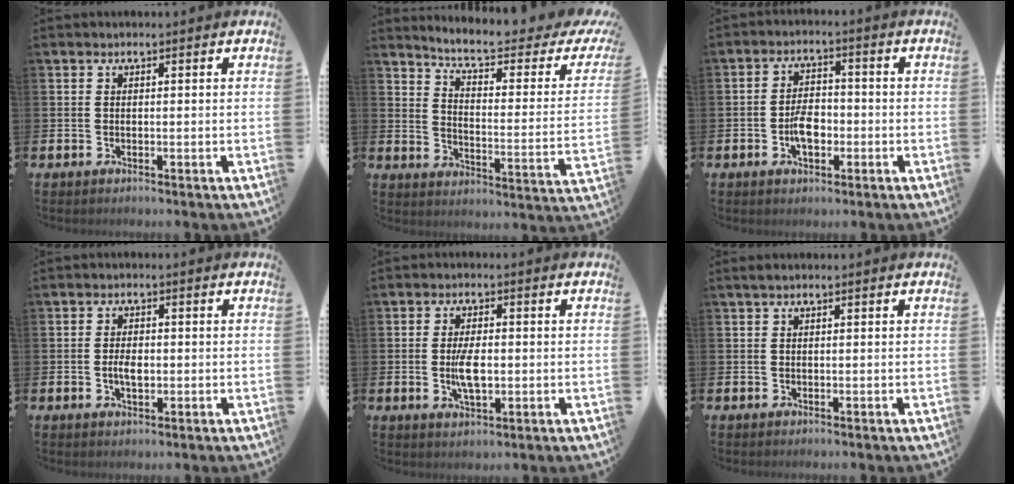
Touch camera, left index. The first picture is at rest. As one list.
[{"total": 6.8, "force": [5.5, 1.3, 3.8], "torque": [-0.092, -0.039, 0.086]}, {"total": 4.5, "force": [-1.2, 2.5, 3.5], "torque": [-0.047, 0.001, -0.025]}, {"total": 2.6, "force": [-0.3, 1.5, 2.2], "torque": [-0.027, -0.001, -0.009]}, {"total": 4.8, "force": [-0.3, 2.1, 4.3], "torque": [-0.080, -0.002, -0.010]}, {"total": 0.5, "force": [0.2, 0.0, 0.5], "torque": [-0.016, 0.006, 0.005]}]